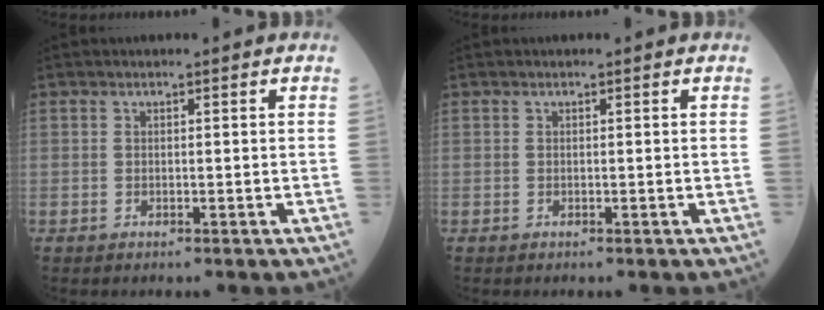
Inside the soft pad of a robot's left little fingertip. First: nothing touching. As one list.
[{"total": 0.0}]